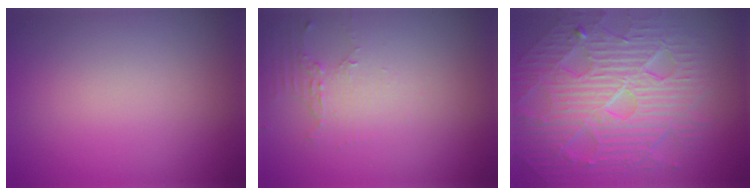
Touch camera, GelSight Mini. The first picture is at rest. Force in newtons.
{"total": 2.1, "press": 1.5, "slide": 1.4}
{"total": 10.5, "press": 6.8, "slide": 8.0}